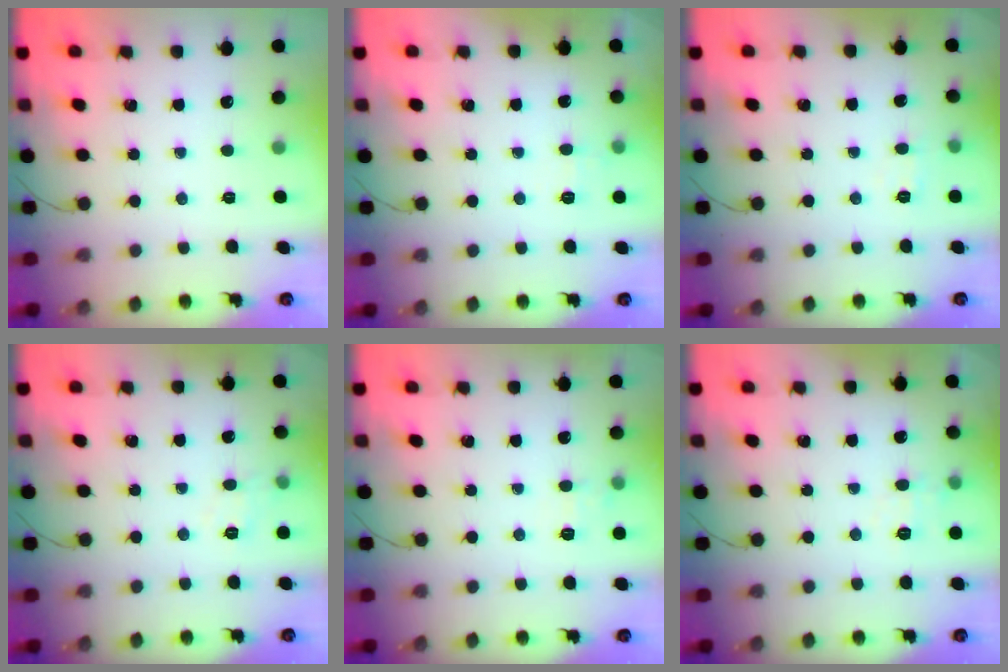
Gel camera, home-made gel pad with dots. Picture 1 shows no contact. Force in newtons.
{"total": 3.3, "press": 3.0, "slide": 1.4}
{"total": 3.6, "press": 3.3, "slide": 1.5}
{"total": 4.7, "press": 4.4, "slide": 1.6}
{"total": 5.8, "press": 5.6, "slide": 1.5}
{"total": 5.1, "press": 4.8, "slide": 1.7}